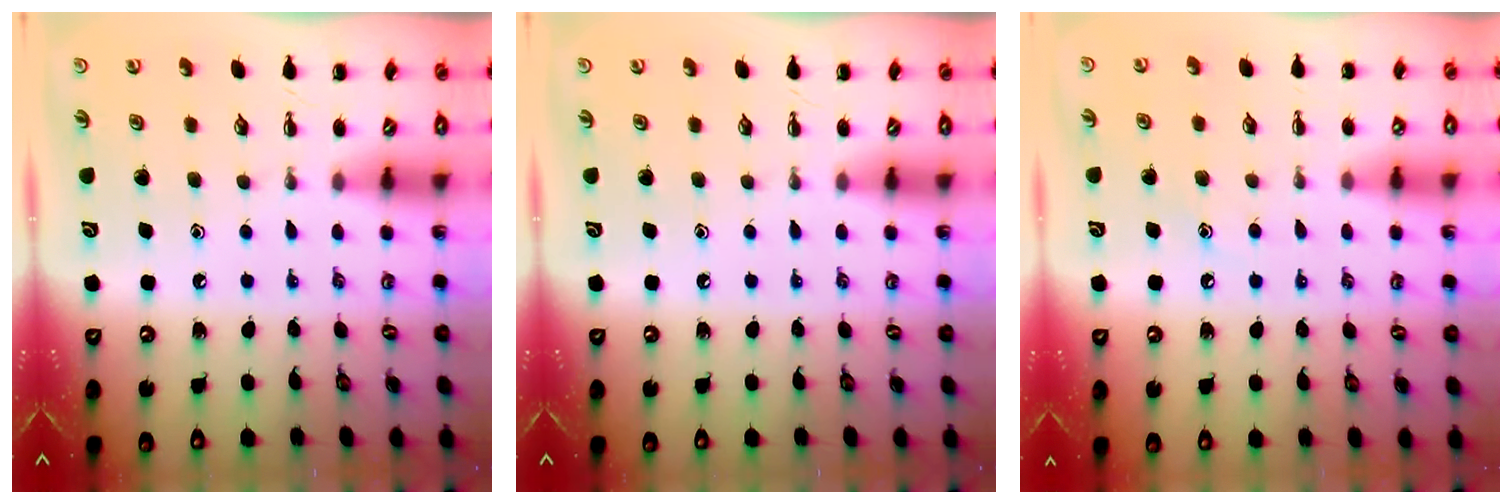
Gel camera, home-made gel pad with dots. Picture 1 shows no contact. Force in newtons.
{"total": 0.0}
{"total": 7.9, "press": 7.6, "slide": 1.9}